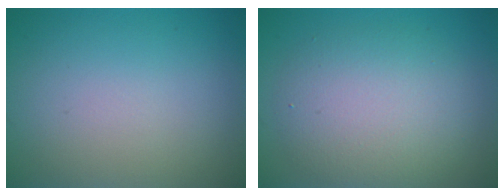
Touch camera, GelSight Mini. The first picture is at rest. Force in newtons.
{"total": 5.7, "press": 5.7, "slide": 0.3}